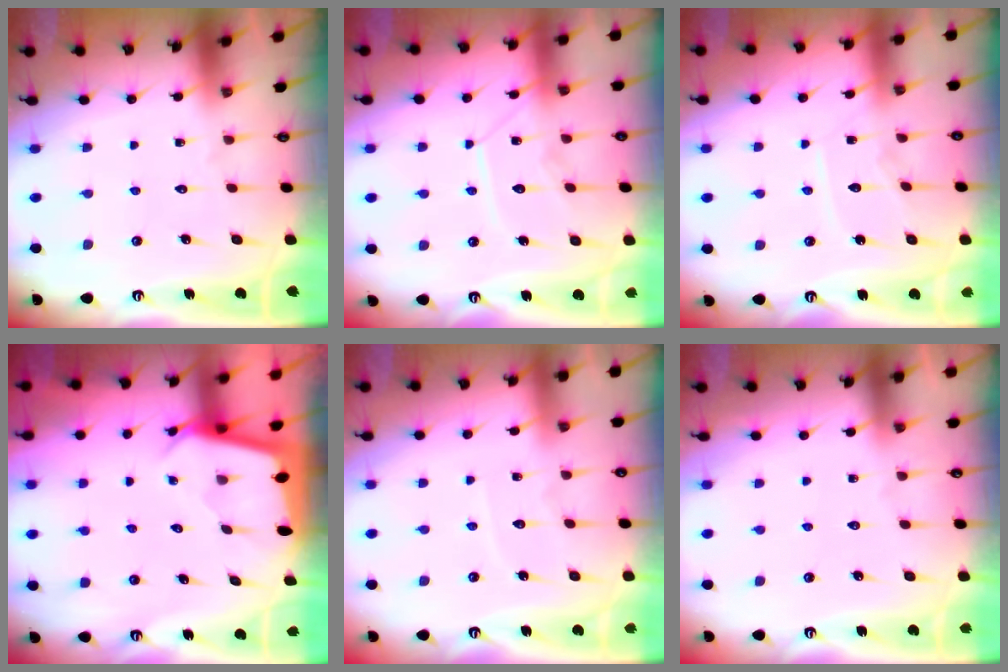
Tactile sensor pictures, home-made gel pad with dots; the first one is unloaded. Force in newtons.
{"total": 10.1, "press": 10.1, "slide": 0.8}
{"total": 7.2, "press": 7.2, "slide": 0.1}
{"total": 2.5, "press": 2.5, "slide": 0.3}
{"total": 4.0, "press": 4.0, "slide": 0.3}
{"total": 3.3, "press": 3.2, "slide": 0.5}